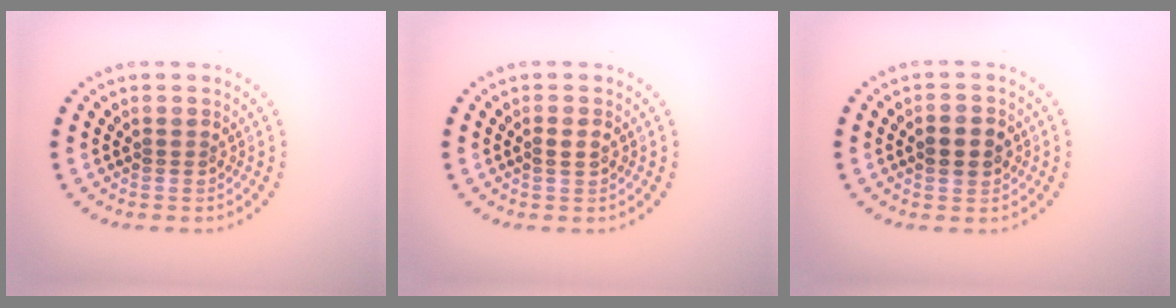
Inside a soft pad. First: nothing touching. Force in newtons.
{"total": 1.1, "press": 1.0, "slide": 0.2}
{"total": 2.6, "press": 2.6, "slide": 0.2}